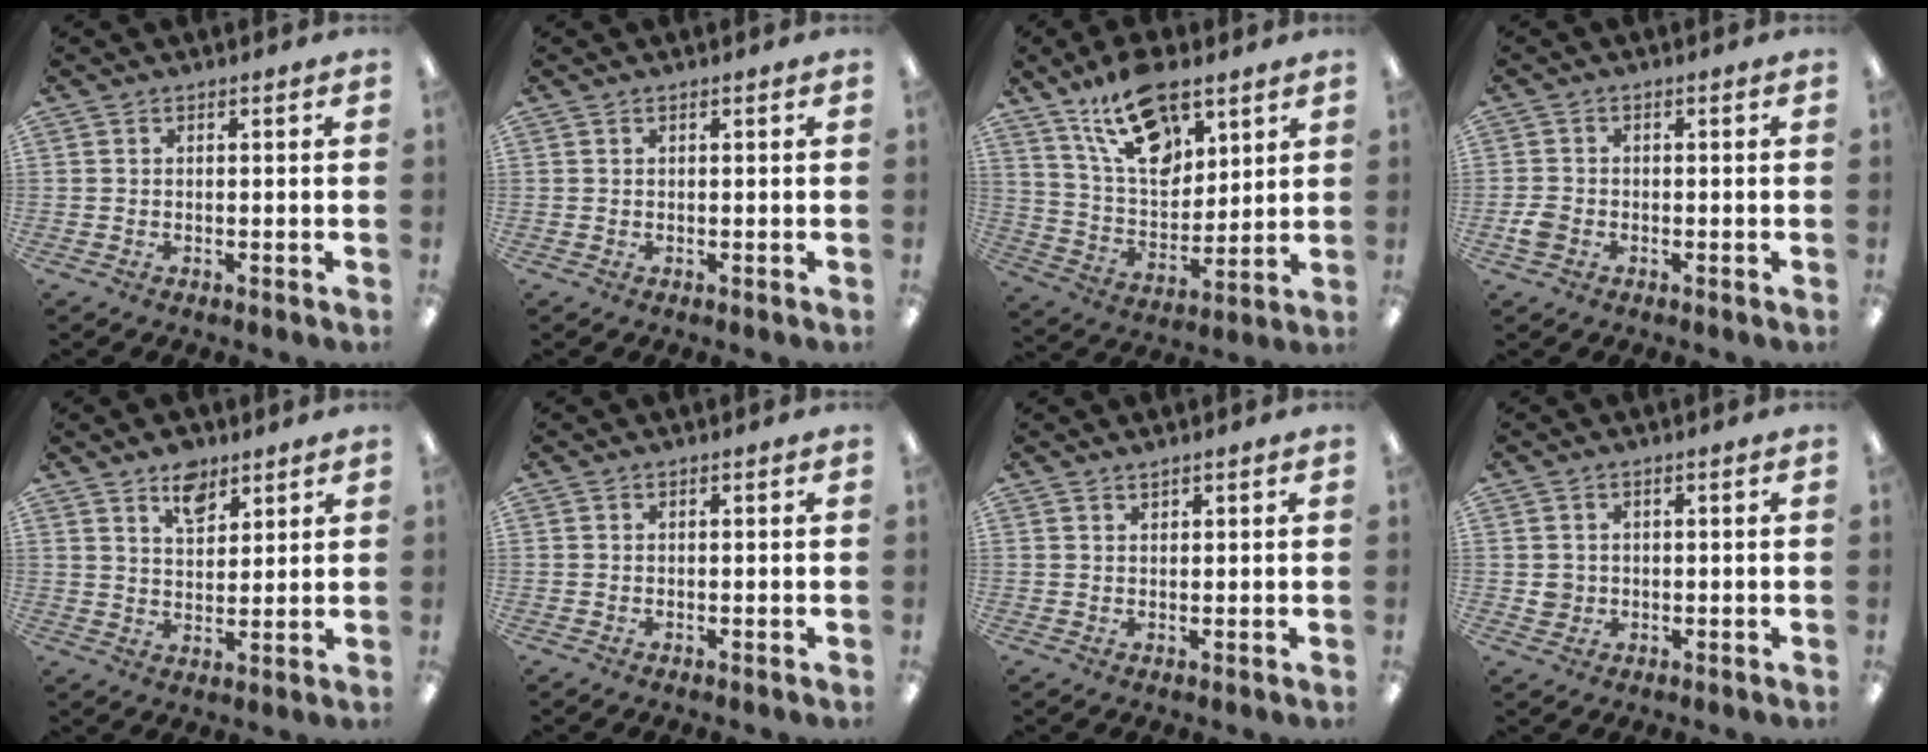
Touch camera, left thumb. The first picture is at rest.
{"total": 0.0}
{"total": 17.5, "force": [11.3, 8.7, 10.1], "torque": [-0.174, -0.051, 0.202]}
{"total": 3.0, "force": [-1.0, 2.3, 1.7], "torque": [-0.033, 0.005, -0.020]}
{"total": 7.4, "force": [5.3, 4.1, 3.2], "torque": [-0.039, -0.026, 0.093]}
{"total": 0.0}
{"total": 1.1, "force": [1.1, 0.3, 0.2], "torque": [-0.005, -0.002, 0.021]}
{"total": 2.6, "force": [0.3, 2.5, 0.6], "torque": [-0.005, 0.001, 0.004]}